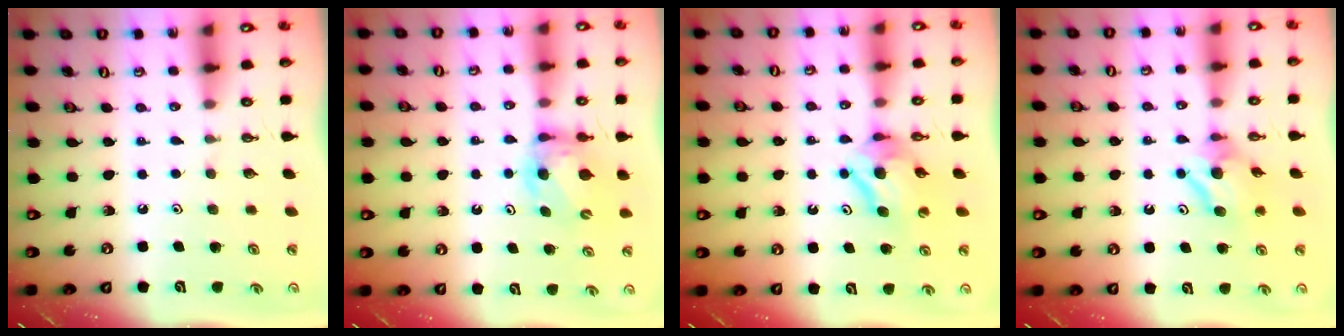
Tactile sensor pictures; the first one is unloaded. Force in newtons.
{"total": 6.7, "press": 6.7, "slide": 0.3}
{"total": 7.7, "press": 7.6, "slide": 0.6}
{"total": 7.8, "press": 7.8, "slide": 0.7}